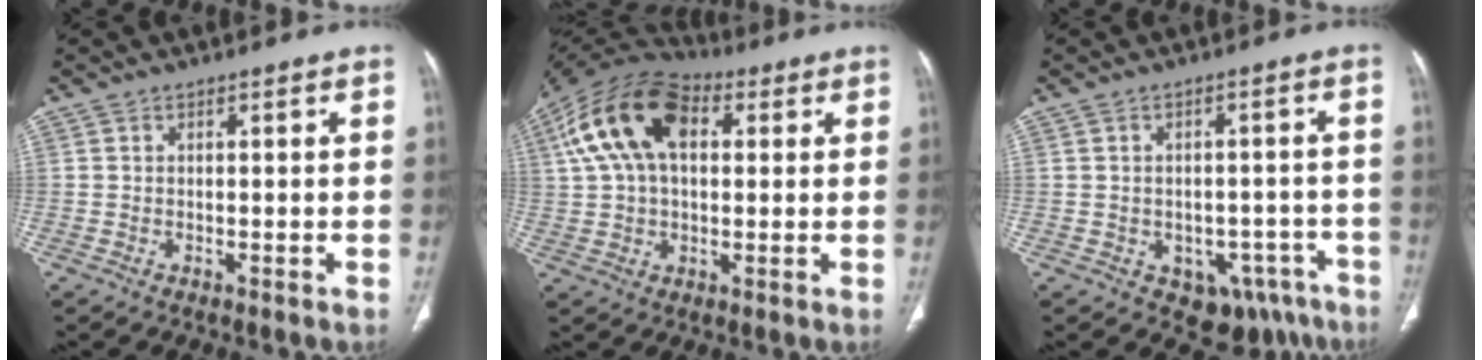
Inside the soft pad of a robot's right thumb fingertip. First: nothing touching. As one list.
[{"total": 17.5, "force": [4.8, 10.5, 13.2], "torque": [-0.241, 0.029, 0.077]}, {"total": 9.9, "force": [-5.6, 6.8, 4.7], "torque": [-0.021, 0.036, -0.066]}]